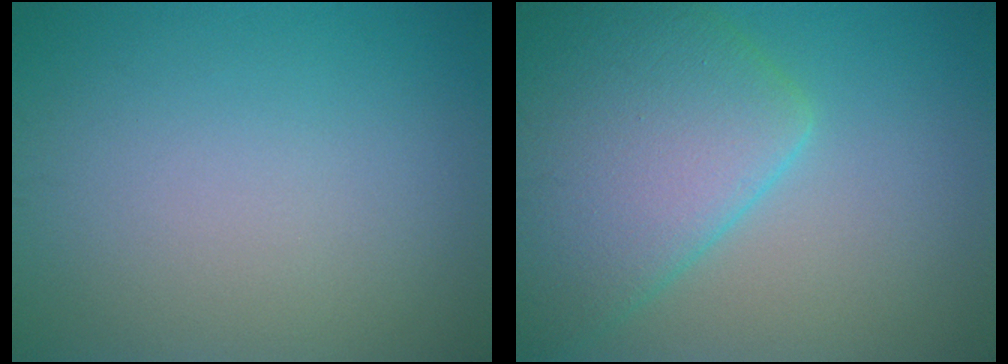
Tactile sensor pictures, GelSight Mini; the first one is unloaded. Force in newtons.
{"total": 9.5, "press": 9.4, "slide": 0.4}